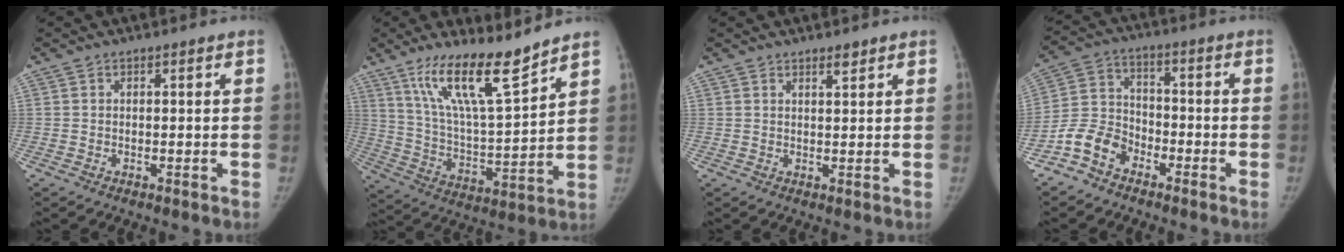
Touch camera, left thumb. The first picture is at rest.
{"total": 15.6, "force": [11.3, 2.7, 10.4], "torque": [-0.170, -0.072, 0.215]}
{"total": 1.5, "force": [1.2, 0.4, 0.8], "torque": [-0.008, -0.010, 0.020]}
{"total": 8.3, "force": [-5.4, 5.6, 2.9], "torque": [-0.048, 0.043, -0.117]}